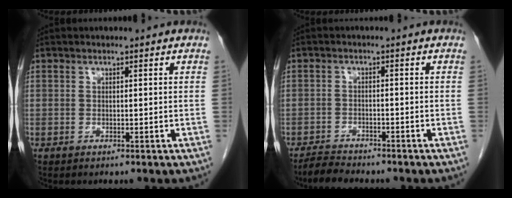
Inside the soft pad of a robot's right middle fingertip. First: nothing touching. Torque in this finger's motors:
{"motor_torque": [0.42, -0.33, 0.15, 0.04]}